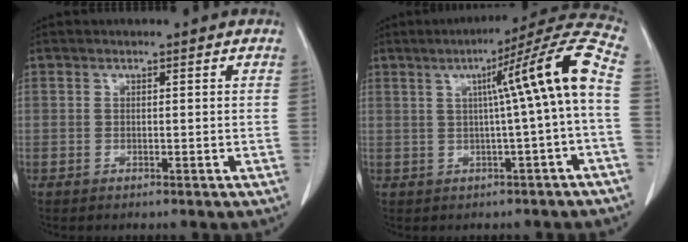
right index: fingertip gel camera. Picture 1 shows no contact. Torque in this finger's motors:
{"motor_torque": [1.03, -0.08, 0.44, 0.15]}